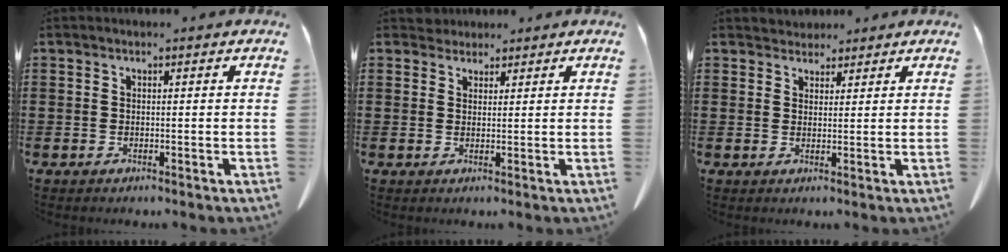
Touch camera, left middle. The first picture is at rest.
{"total": 2.1, "force": [1.9, 0.8, -0.1], "torque": [0.005, 0.000, 0.038]}
{"total": 2.5, "force": [2.4, 0.8, -0.1], "torque": [-0.005, -0.001, 0.047]}